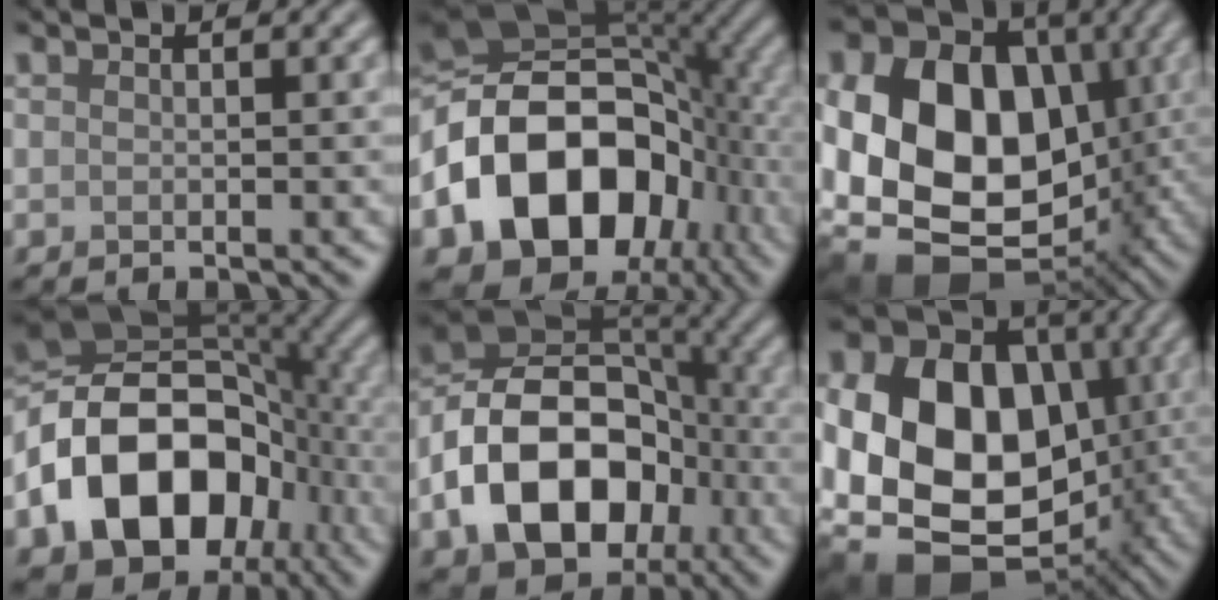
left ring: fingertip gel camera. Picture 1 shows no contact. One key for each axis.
{"total": 17.6, "fx": -4.7, "fy": 12.8, "fz": 11.1, "tx": -0.190, "ty": 0.001, "tz": -0.092}
{"total": 18.2, "fx": -1.2, "fy": 13.3, "fz": 12.3, "tx": -0.211, "ty": 0.000, "tz": -0.019}
{"total": 16.0, "fx": -5.0, "fy": 11.4, "fz": 10.0, "tx": -0.176, "ty": -0.002, "tz": -0.098}
{"total": 13.3, "fx": -4.3, "fy": 9.4, "fz": 8.3, "tx": -0.146, "ty": -0.001, "tz": -0.084}
{"total": 18.1, "fx": -1.9, "fy": 13.6, "fz": 11.9, "tx": -0.209, "ty": -0.002, "tz": -0.030}